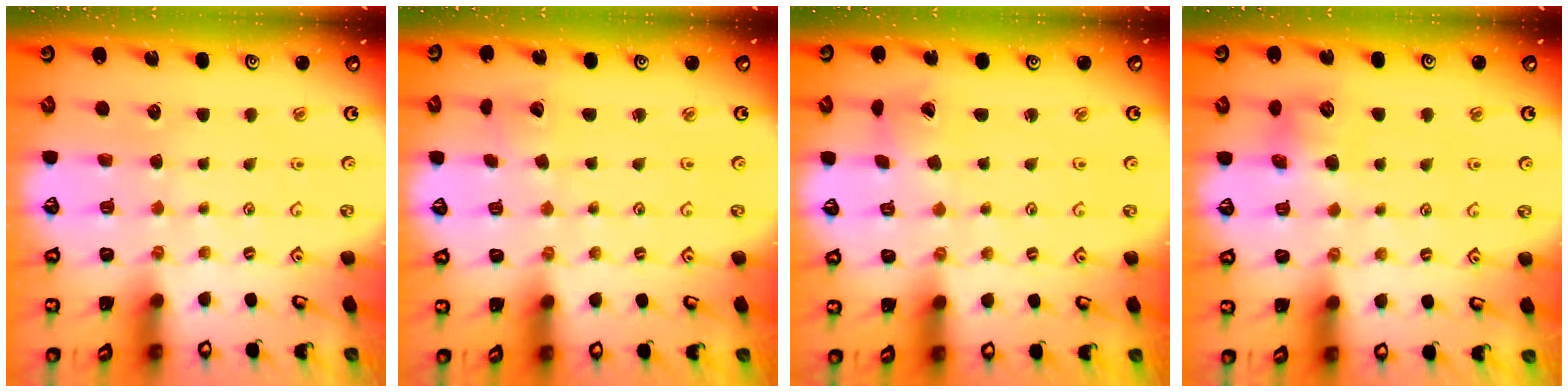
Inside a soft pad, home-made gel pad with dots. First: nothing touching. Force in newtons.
{"total": 2.2, "press": 2.2, "slide": 0.2}
{"total": 1.5, "press": 1.5, "slide": 0.2}
{"total": 7.5, "press": 7.4, "slide": 0.6}